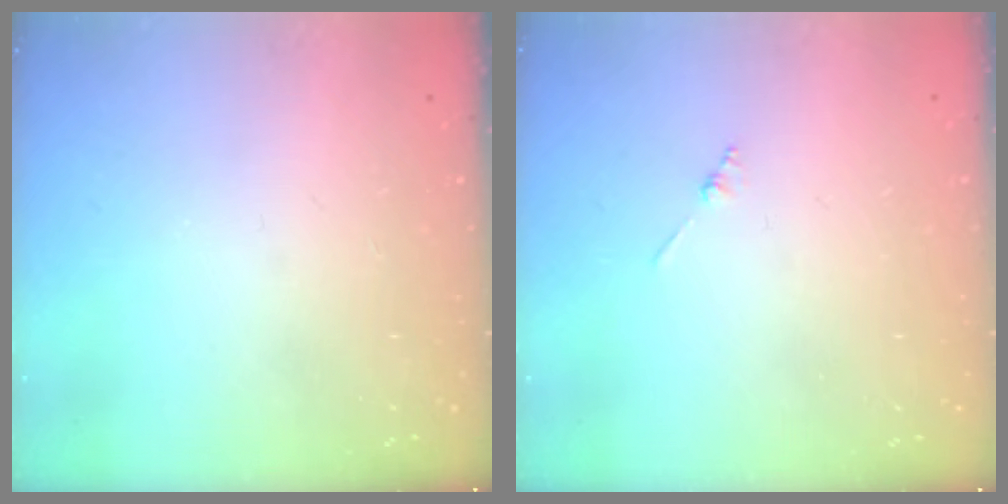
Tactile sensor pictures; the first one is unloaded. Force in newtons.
{"total": 0.8, "press": 0.8, "slide": 0.2}